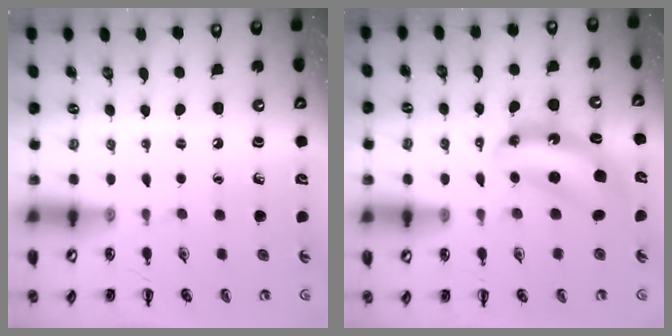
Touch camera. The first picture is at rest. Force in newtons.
{"total": 7.2, "press": 7.1, "slide": 1.5}